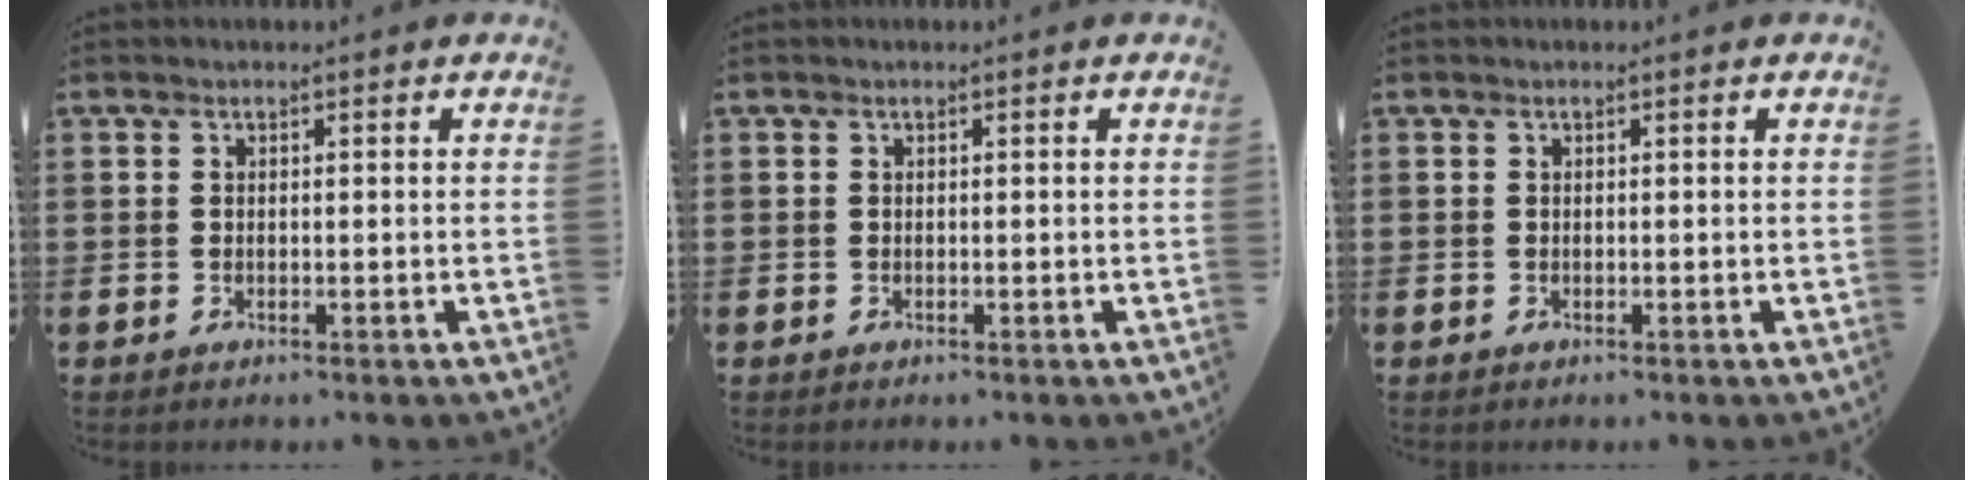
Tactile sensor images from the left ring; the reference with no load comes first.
{"total": 0.0}
{"total": 0.0}